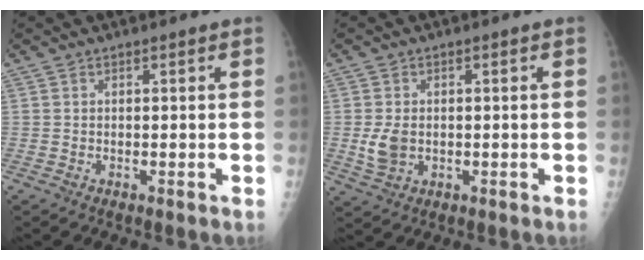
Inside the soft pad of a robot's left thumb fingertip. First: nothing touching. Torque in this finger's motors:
{"motor_torque": [-0.29, 0.31, 0.47, 0.10, 0.15]}